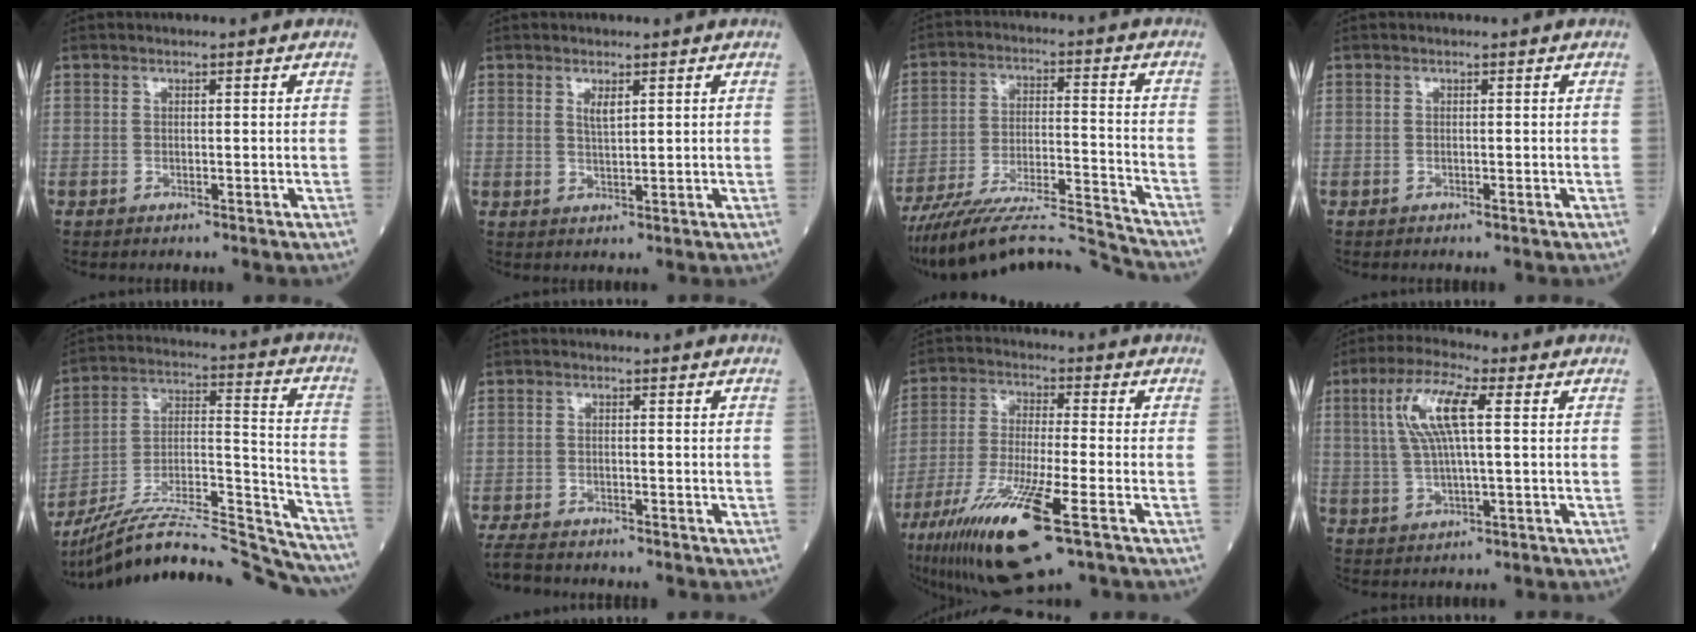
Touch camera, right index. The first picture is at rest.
{"total": 1.8, "force": [0.9, 0.4, 1.5], "torque": [-0.031, -0.004, 0.020]}
{"total": 17.5, "force": [-16.6, -0.7, 5.6], "torque": [-0.104, 0.002, -0.273]}
{"total": 0.0}
{"total": 29.4, "force": [-27.5, 1.8, 10.3], "torque": [-0.135, 0.004, -0.415]}
{"total": 4.7, "force": [-4.3, 0.8, 1.5], "torque": [-0.027, -0.014, -0.075]}
{"total": 15.8, "force": [-8.1, 1.6, 13.4], "torque": [-0.275, -0.040, -0.141]}
{"total": 9.1, "force": [2.3, 1.5, 8.6], "torque": [-0.184, 0.014, 0.045]}